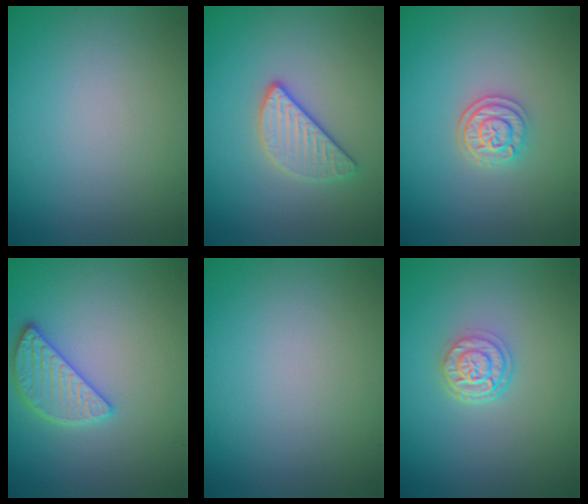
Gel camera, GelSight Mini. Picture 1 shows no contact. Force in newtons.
{"total": 2.6, "press": 2.5, "slide": 0.7}
{"total": 2.6, "press": 2.2, "slide": 1.3}
{"total": 2.8, "press": 2.8, "slide": 0.6}
{"total": 0.0}
{"total": 3.1, "press": 2.4, "slide": 2.0}